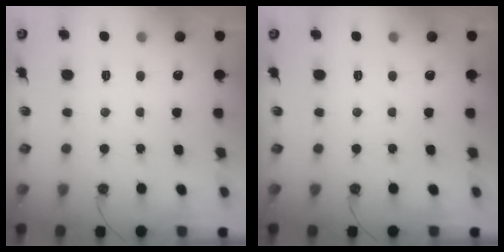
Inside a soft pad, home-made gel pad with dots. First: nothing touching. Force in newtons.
{"total": 0.0}